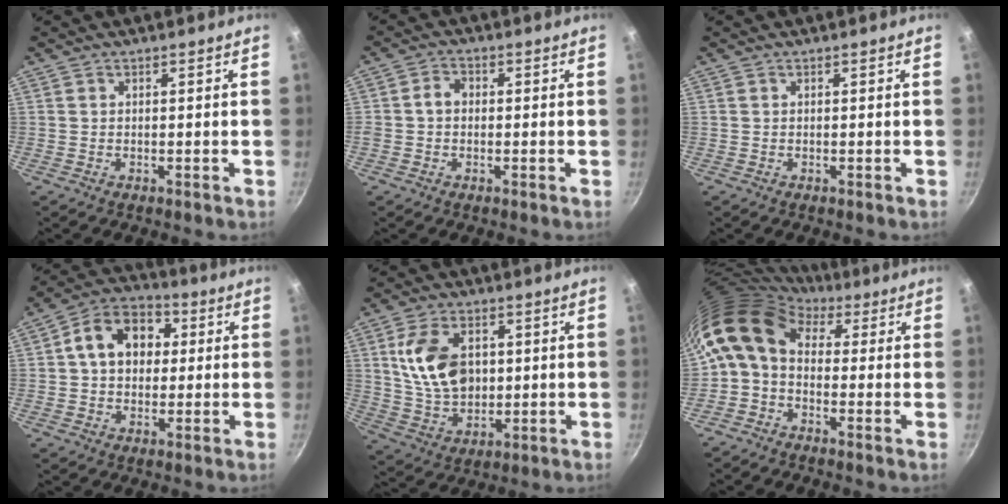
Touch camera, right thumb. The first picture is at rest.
{"total": 3.1, "force": [-0.1, 2.6, 1.8], "torque": [-0.018, 0.012, -0.007]}
{"total": 0.0}
{"total": 12.5, "force": [2.2, 9.4, 8.0], "torque": [-0.094, 0.023, 0.018]}
{"total": 13.2, "force": [2.4, 9.0, 9.4], "torque": [-0.151, -0.014, 0.052]}
{"total": 10.8, "force": [2.1, 7.7, 7.2], "torque": [-0.129, 0.028, 0.012]}